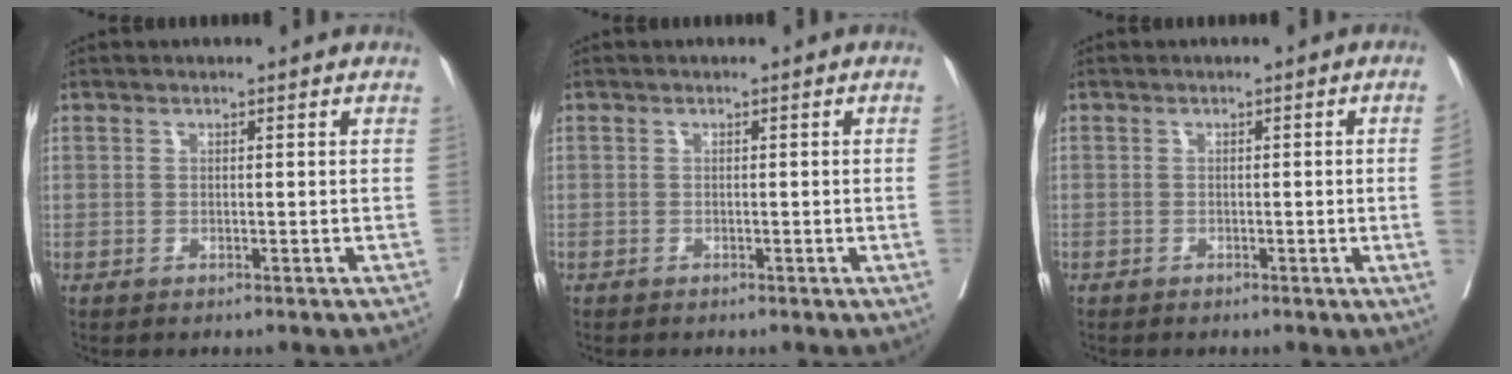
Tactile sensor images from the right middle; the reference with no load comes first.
{"total": 1.0, "force": [-0.2, -0.4, 0.9], "torque": [-0.009, 0.000, -0.002]}
{"total": 2.7, "force": [-0.4, -1.0, 2.5], "torque": [-0.030, -0.004, -0.006]}